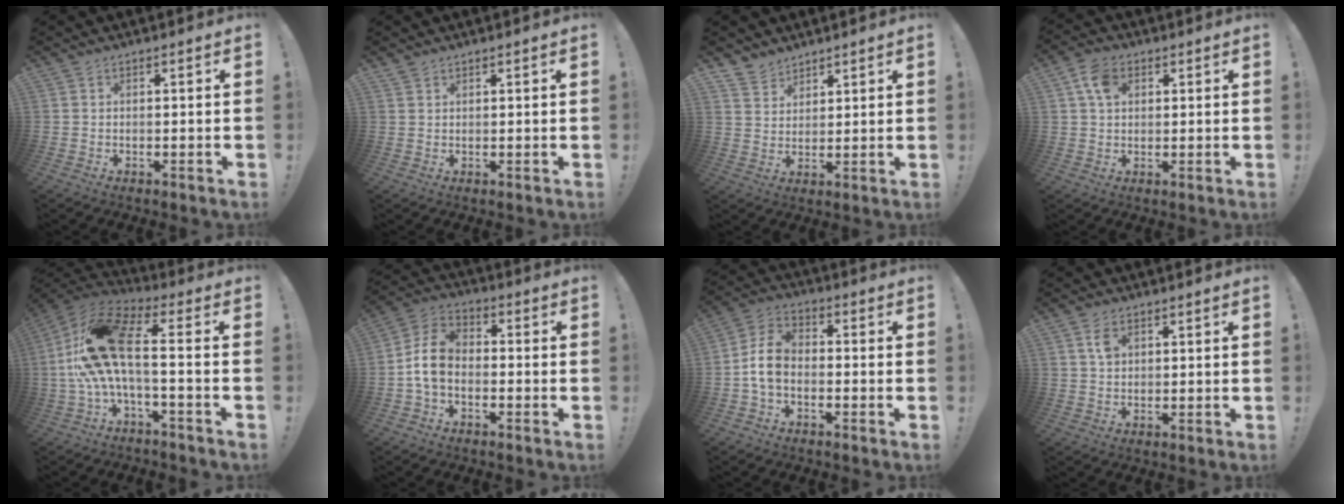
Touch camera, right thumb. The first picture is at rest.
{"total": 1.5, "force": [1.3, 0.6, 0.2], "torque": [0.000, -0.005, 0.025]}
{"total": 5.6, "force": [4.7, 3.0, 0.1], "torque": [-0.006, -0.036, 0.092]}
{"total": 7.0, "force": [2.4, 4.9, 4.3], "torque": [-0.075, 0.006, 0.049]}
{"total": 18.6, "force": [0.7, 7.1, 17.2], "torque": [-0.331, 0.012, 0.012]}
{"total": 9.5, "force": [-1.8, 6.6, 6.5], "torque": [-0.134, 0.014, -0.031]}
{"total": 8.6, "force": [-1.8, 6.0, 5.9], "torque": [-0.117, 0.013, -0.030]}
{"total": 3.6, "force": [1.5, 2.3, 2.3], "torque": [-0.027, -0.005, 0.024]}